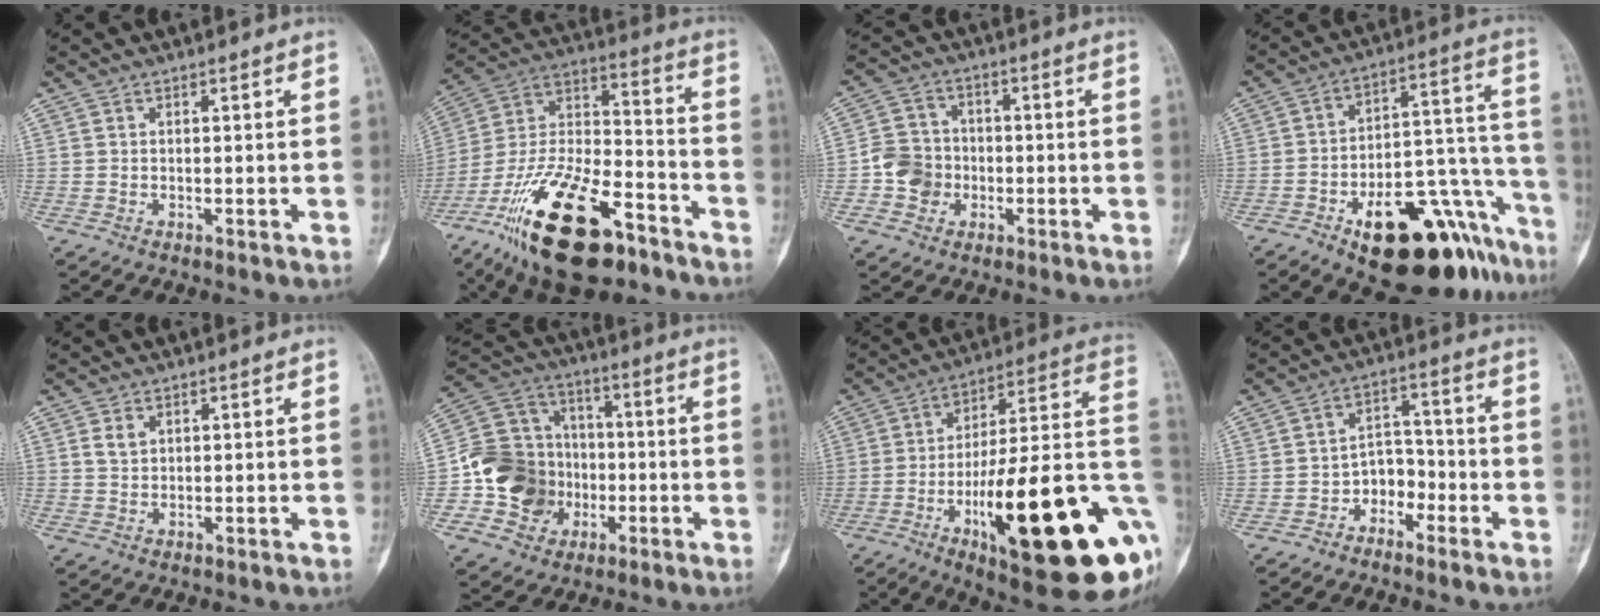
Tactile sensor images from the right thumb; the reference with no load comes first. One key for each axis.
{"total": 25.0, "fx": -15.4, "fy": 10.1, "fz": 16.9, "tx": -0.330, "ty": 0.064, "tz": -0.273}
{"total": 7.0, "fx": -1.7, "fy": 6.4, "fz": 2.3, "tx": -0.014, "ty": 0.019, "tz": -0.039}
{"total": 24.2, "fx": -14.1, "fy": 10.3, "fz": 16.8, "tx": -0.139, "ty": 0.112, "tz": -0.203}
{"total": 2.5, "fx": 1.0, "fy": 1.8, "fz": 1.4, "tx": -0.022, "ty": -0.002, "tz": 0.023}
{"total": 16.5, "fx": -3.4, "fy": 14.6, "fz": 6.9, "tx": -0.094, "ty": 0.048, "tz": -0.057}
{"total": 32.2, "fx": -9.3, "fy": 8.6, "fz": 29.6, "tx": -0.380, "ty": 0.017, "tz": -0.133}
{"total": 5.6, "fx": -3.1, "fy": 4.1, "fz": 2.2, "tx": -0.001, "ty": 0.039, "tz": -0.062}